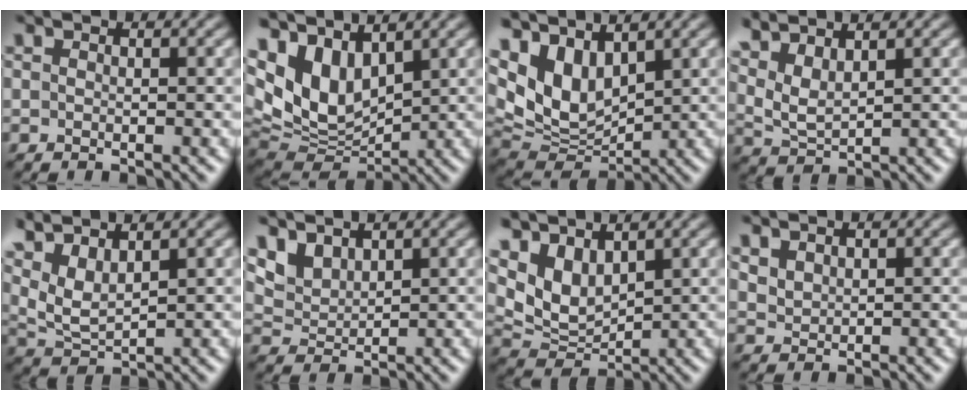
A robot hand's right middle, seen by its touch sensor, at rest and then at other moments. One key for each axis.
{"total": 9.1, "fx": 4.3, "fy": 5.4, "fz": 5.9, "tx": -0.143, "ty": 0.000, "tz": 0.086}
{"total": 8.1, "fx": 3.9, "fy": 4.8, "fz": 5.2, "tx": -0.122, "ty": -0.002, "tz": 0.076}
{"total": 4.0, "fx": 3.0, "fy": 1.4, "fz": 2.3, "tx": -0.061, "ty": 0.001, "tz": 0.065}
{"total": 4.7, "fx": 3.3, "fy": 1.7, "fz": 2.9, "tx": -0.076, "ty": 0.001, "tz": 0.071}
{"total": 2.8, "fx": 2.4, "fy": 1.2, "fz": 0.8, "tx": -0.025, "ty": -0.004, "tz": 0.052}
{"total": 6.0, "fx": 3.7, "fy": 3.3, "fz": 3.3, "tx": -0.073, "ty": 0.001, "tz": 0.075}
{"total": 1.5, "fx": 1.2, "fy": 0.8, "fz": 0.3, "tx": -0.012, "ty": -0.002, "tz": 0.030}